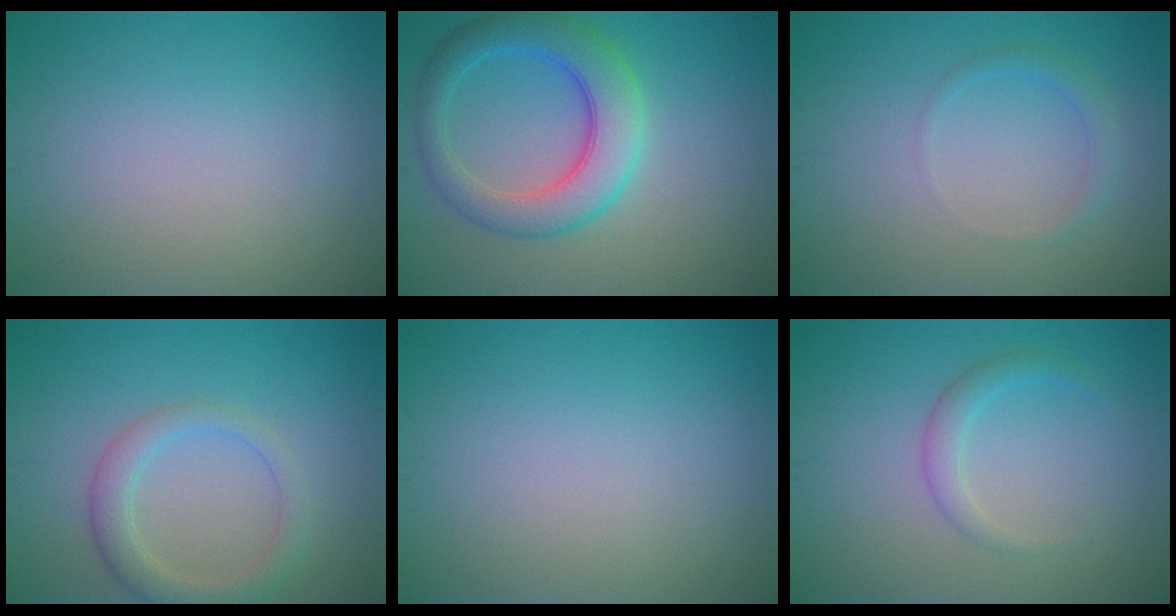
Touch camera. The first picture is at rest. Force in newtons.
{"total": 6.2, "press": 6.2, "slide": 0.1}
{"total": 1.4, "press": 1.4, "slide": 0.1}
{"total": 3.1, "press": 3.1, "slide": 0.2}
{"total": 0.0}
{"total": 1.7, "press": 1.7, "slide": 0.0}